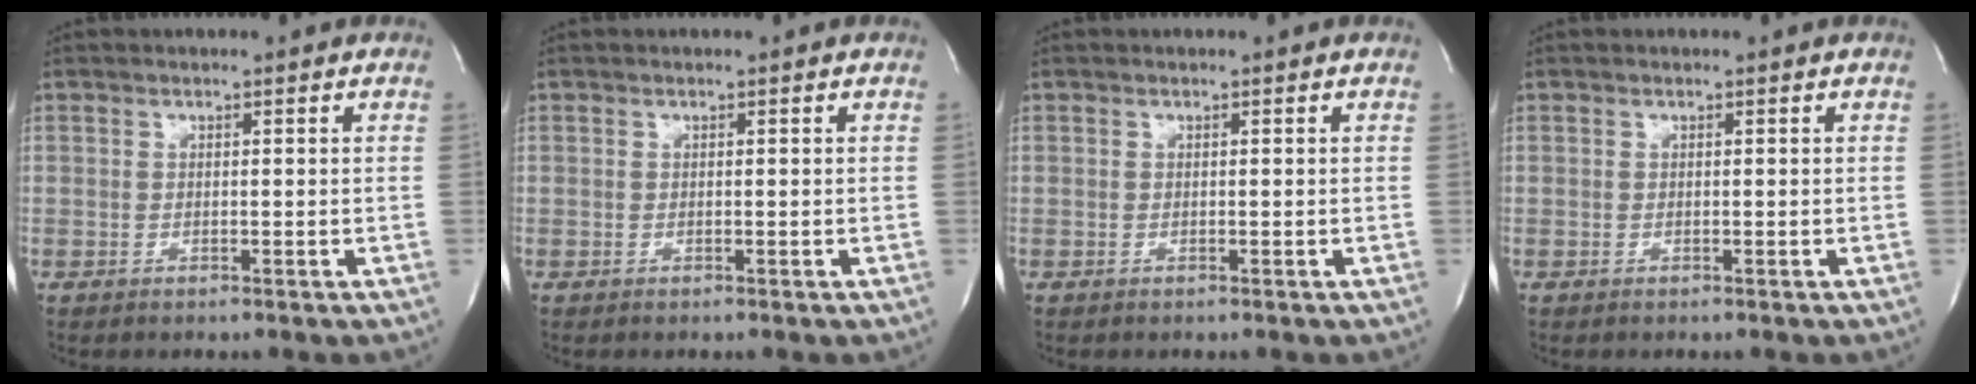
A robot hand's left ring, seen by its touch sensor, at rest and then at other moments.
{"total": 0.0}
{"total": 0.0}
{"total": 0.0}